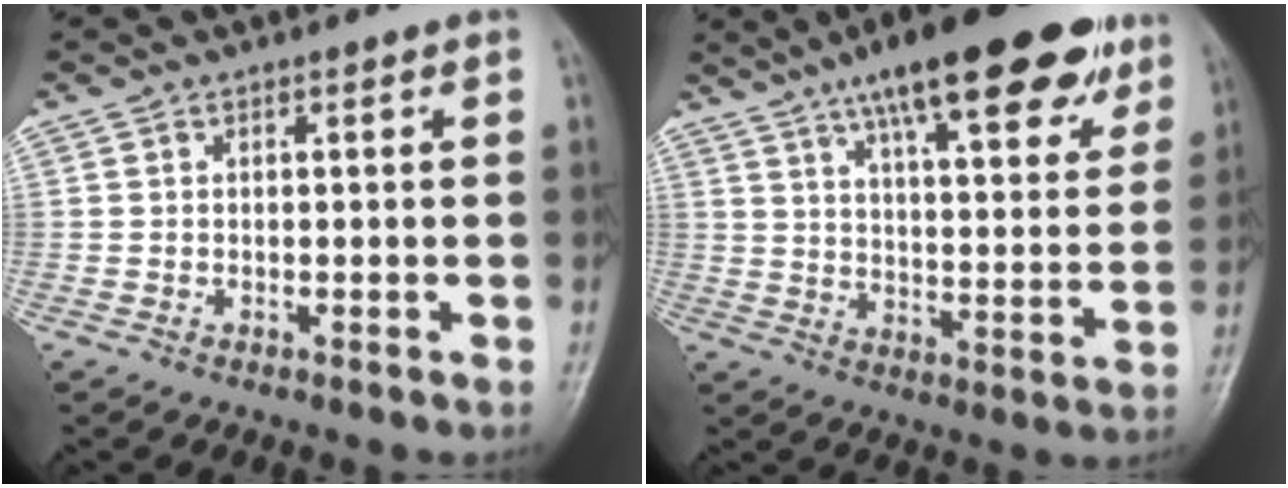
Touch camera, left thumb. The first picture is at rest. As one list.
[{"total": 23.2, "force": [14.5, 7.1, 16.7], "torque": [-0.213, -0.023, 0.215]}]